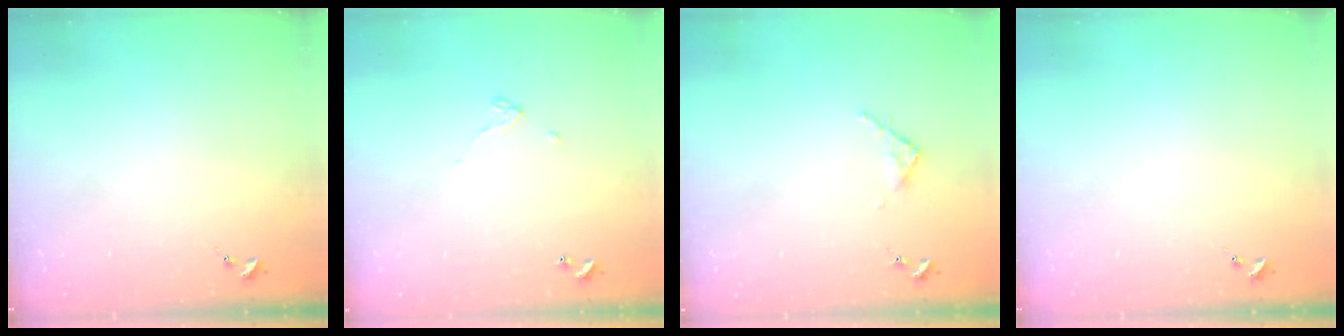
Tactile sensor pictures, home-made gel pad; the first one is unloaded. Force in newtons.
{"total": 2.6, "press": 2.6, "slide": 0.2}
{"total": 2.8, "press": 2.8, "slide": 0.4}
{"total": 0.0}